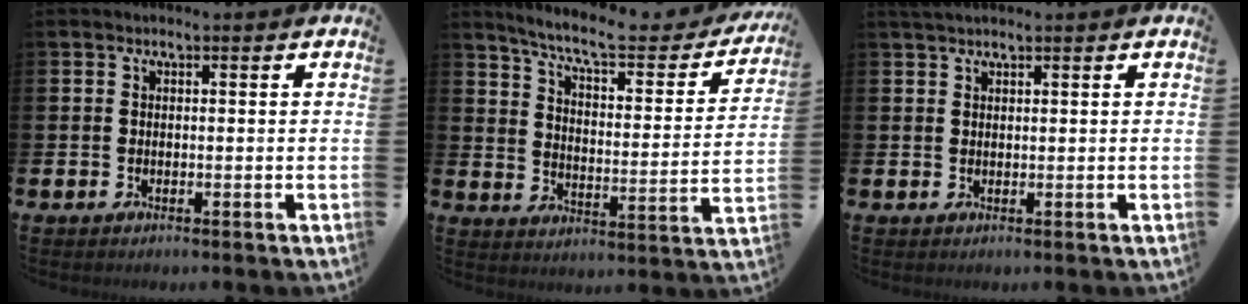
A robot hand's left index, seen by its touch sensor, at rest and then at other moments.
{"total": 8.3, "force": [7.2, 1.6, 3.7], "torque": [-0.096, -0.047, 0.119]}
{"total": 1.6, "force": [1.4, 0.3, 0.6], "torque": [-0.012, 0.004, 0.025]}